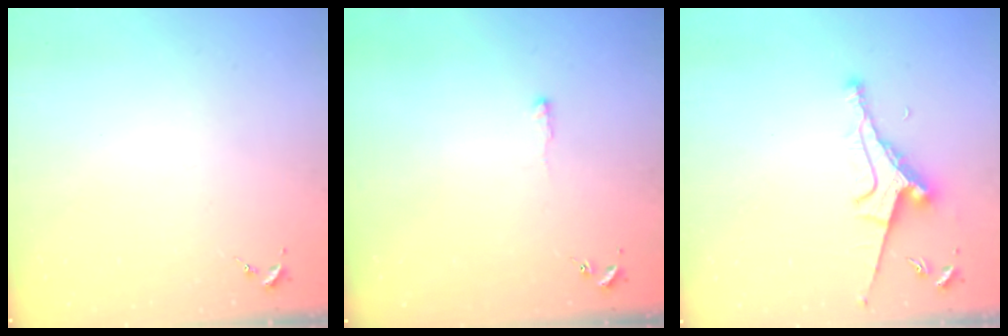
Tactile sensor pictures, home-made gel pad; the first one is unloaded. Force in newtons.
{"total": 2.1, "press": 2.1, "slide": 0.4}
{"total": 9.1, "press": 9.0, "slide": 1.2}